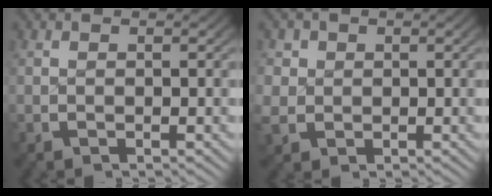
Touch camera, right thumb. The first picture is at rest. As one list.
[{"total": 2.4, "force": [-0.3, 2.4, 0.4], "torque": [-0.022, -0.021, 0.006]}]